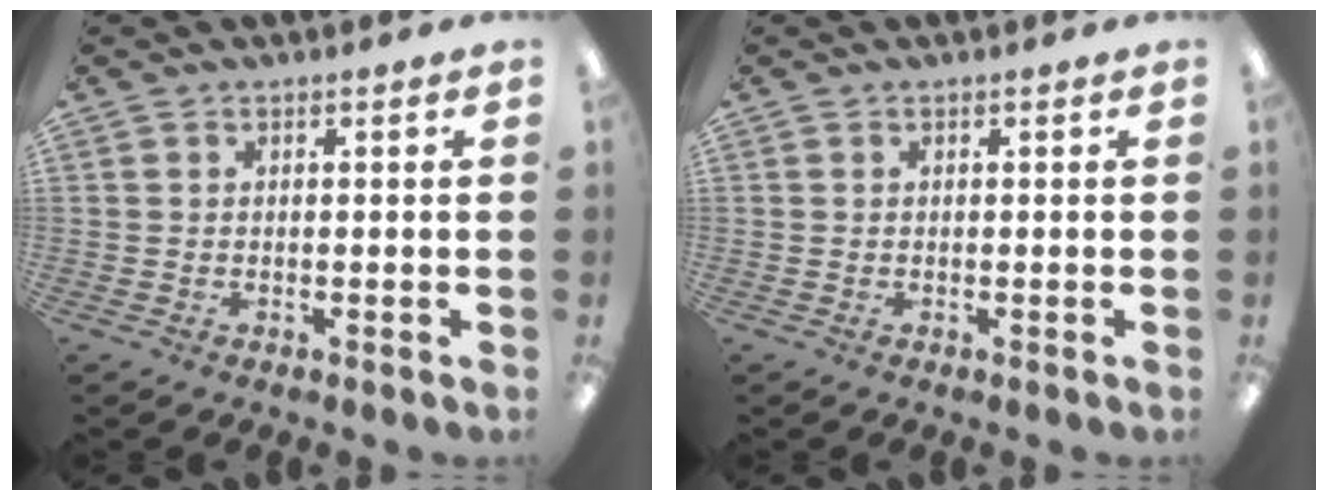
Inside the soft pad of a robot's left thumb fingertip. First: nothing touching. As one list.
[{"total": 0.0}]